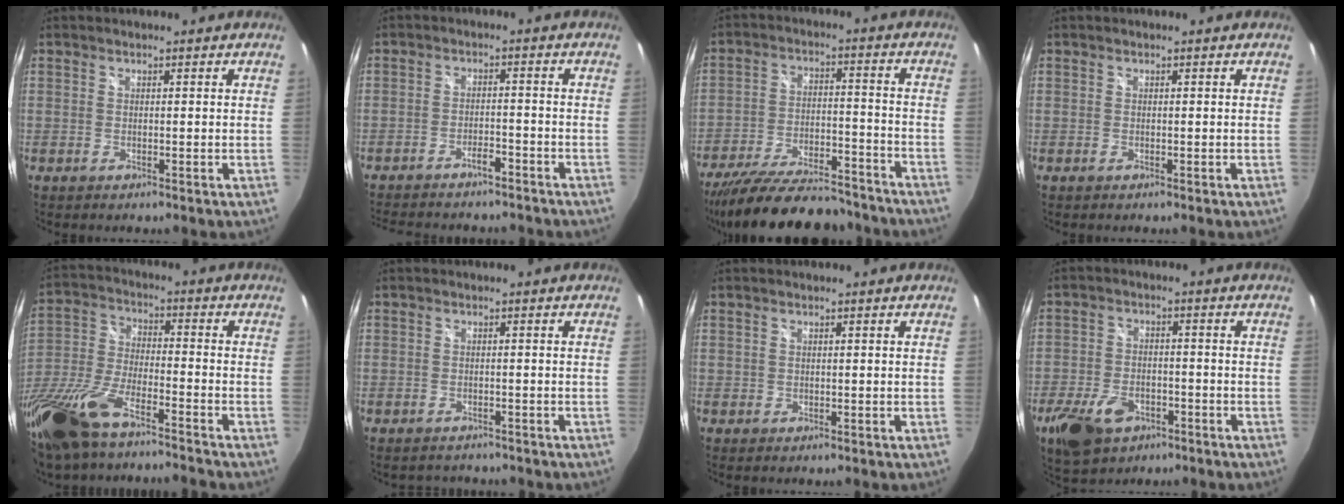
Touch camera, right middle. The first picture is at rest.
{"total": 10.0, "force": [-8.8, 2.9, 3.9], "torque": [-0.093, -0.002, -0.125]}
{"total": 23.4, "force": [-20.0, 6.1, 10.5], "torque": [-0.199, -0.026, -0.291]}
{"total": 0.0}
{"total": 20.2, "force": [-15.3, 5.1, 12.1], "torque": [-0.278, -0.047, -0.288]}
{"total": 2.1, "force": [-1.9, 0.9, 0.0], "torque": [-0.002, 0.003, -0.026]}
{"total": 0.0}
{"total": 11.0, "force": [-6.1, 6.6, 6.2], "torque": [-0.155, -0.012, -0.103]}